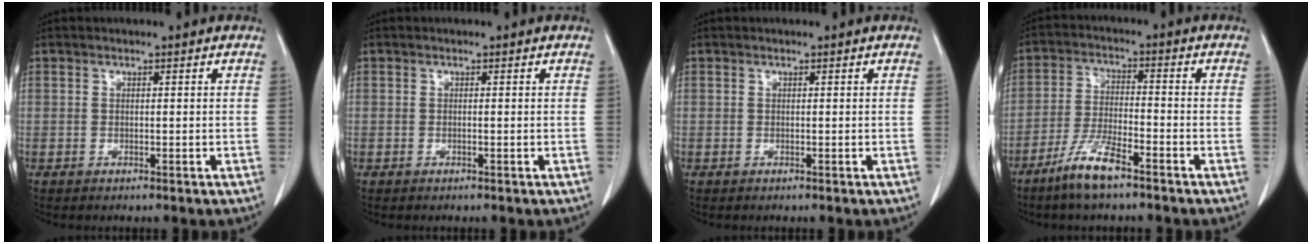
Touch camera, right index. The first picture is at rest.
{"total": 0.0}
{"total": 0.0}
{"total": 7.5, "force": [-5.3, 1.0, 5.1], "torque": [-0.111, -0.011, -0.103]}